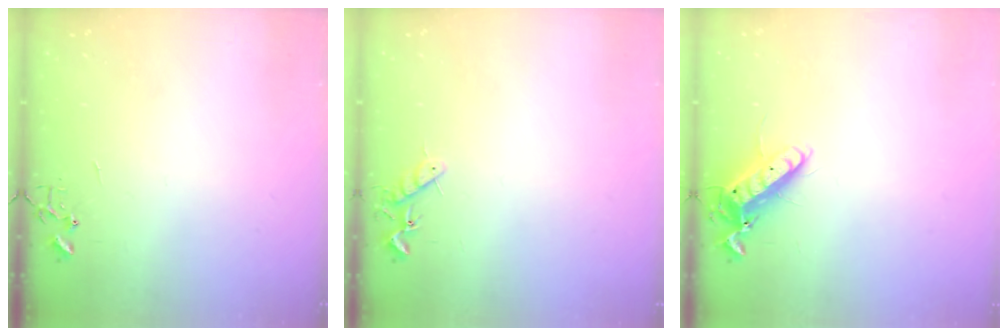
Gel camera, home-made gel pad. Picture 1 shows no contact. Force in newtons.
{"total": 7.0, "press": 6.9, "slide": 0.9}
{"total": 12.2, "press": 12.1, "slide": 1.7}